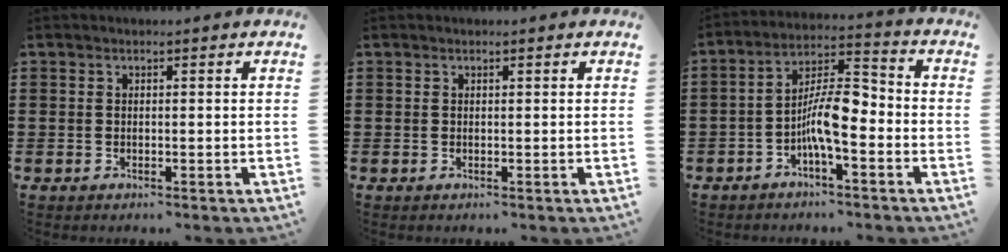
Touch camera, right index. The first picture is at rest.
{"total": 0.0}
{"total": 8.6, "force": [-3.0, 2.5, 7.6], "torque": [-0.150, 0.006, -0.057]}